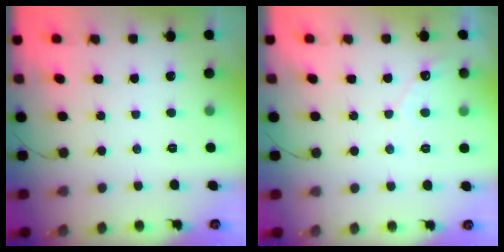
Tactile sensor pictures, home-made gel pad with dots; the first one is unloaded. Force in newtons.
{"total": 2.9, "press": 2.9, "slide": 0.1}